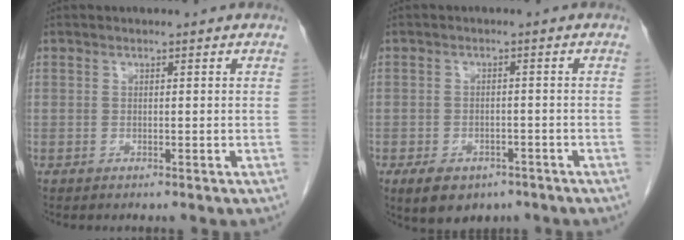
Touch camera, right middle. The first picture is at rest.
{"total": 7.3, "force": [-4.7, 4.3, 3.5], "torque": [-0.053, 0.002, -0.065]}